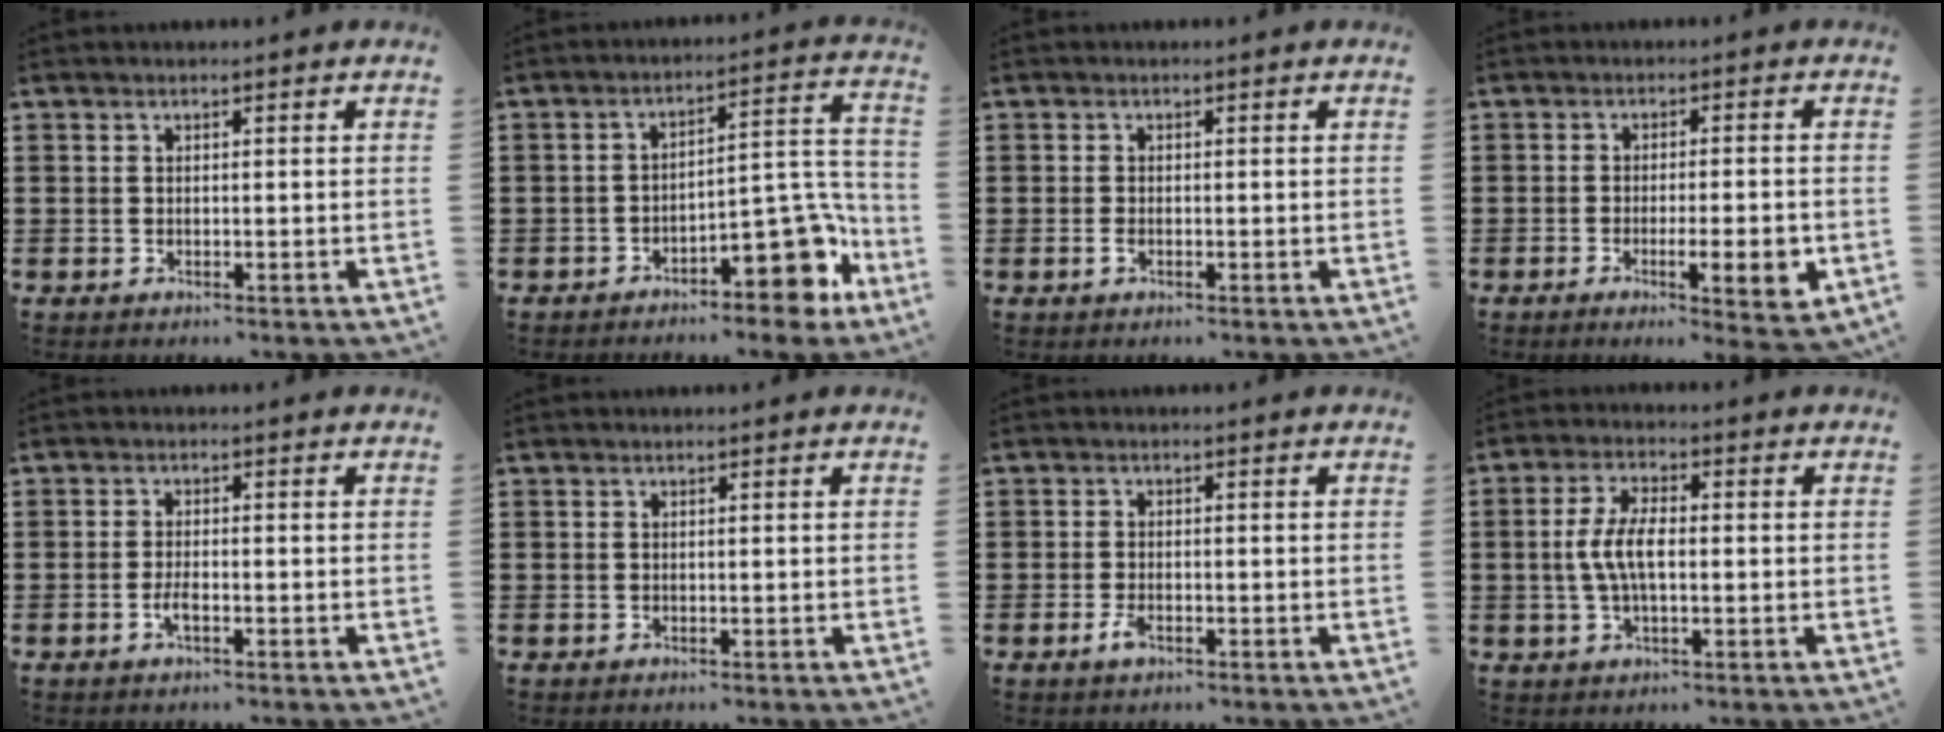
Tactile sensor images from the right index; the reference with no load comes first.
{"total": 10.4, "force": [-6.9, 3.6, 7.0], "torque": [-0.074, 0.016, -0.123]}
{"total": 0.9, "force": [-0.4, 0.4, 0.7], "torque": [-0.023, -0.004, -0.010]}
{"total": 5.6, "force": [-1.9, 0.8, 5.2], "torque": [-0.081, -0.010, -0.027]}
{"total": 2.4, "force": [-1.0, 0.7, 2.1], "torque": [-0.045, -0.002, -0.020]}
{"total": 0.0}
{"total": 2.2, "force": [-1.1, 0.8, 1.8], "torque": [-0.047, -0.008, -0.023]}
{"total": 6.1, "force": [-0.3, 2.6, 5.6], "torque": [-0.129, -0.002, -0.015]}